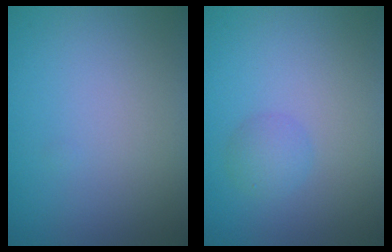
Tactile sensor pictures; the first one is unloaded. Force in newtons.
{"total": 1.7, "press": 1.7, "slide": 0.1}